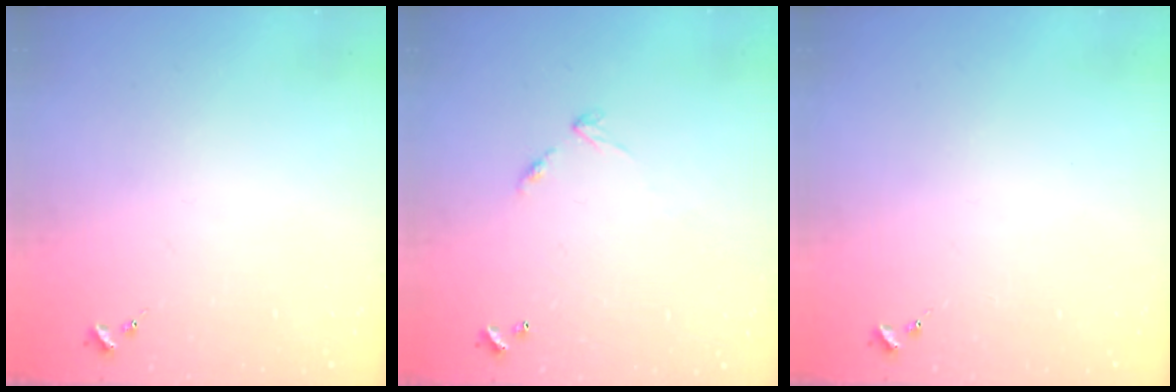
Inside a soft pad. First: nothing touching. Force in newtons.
{"total": 6.0, "press": 6.0, "slide": 0.5}
{"total": 0.0}